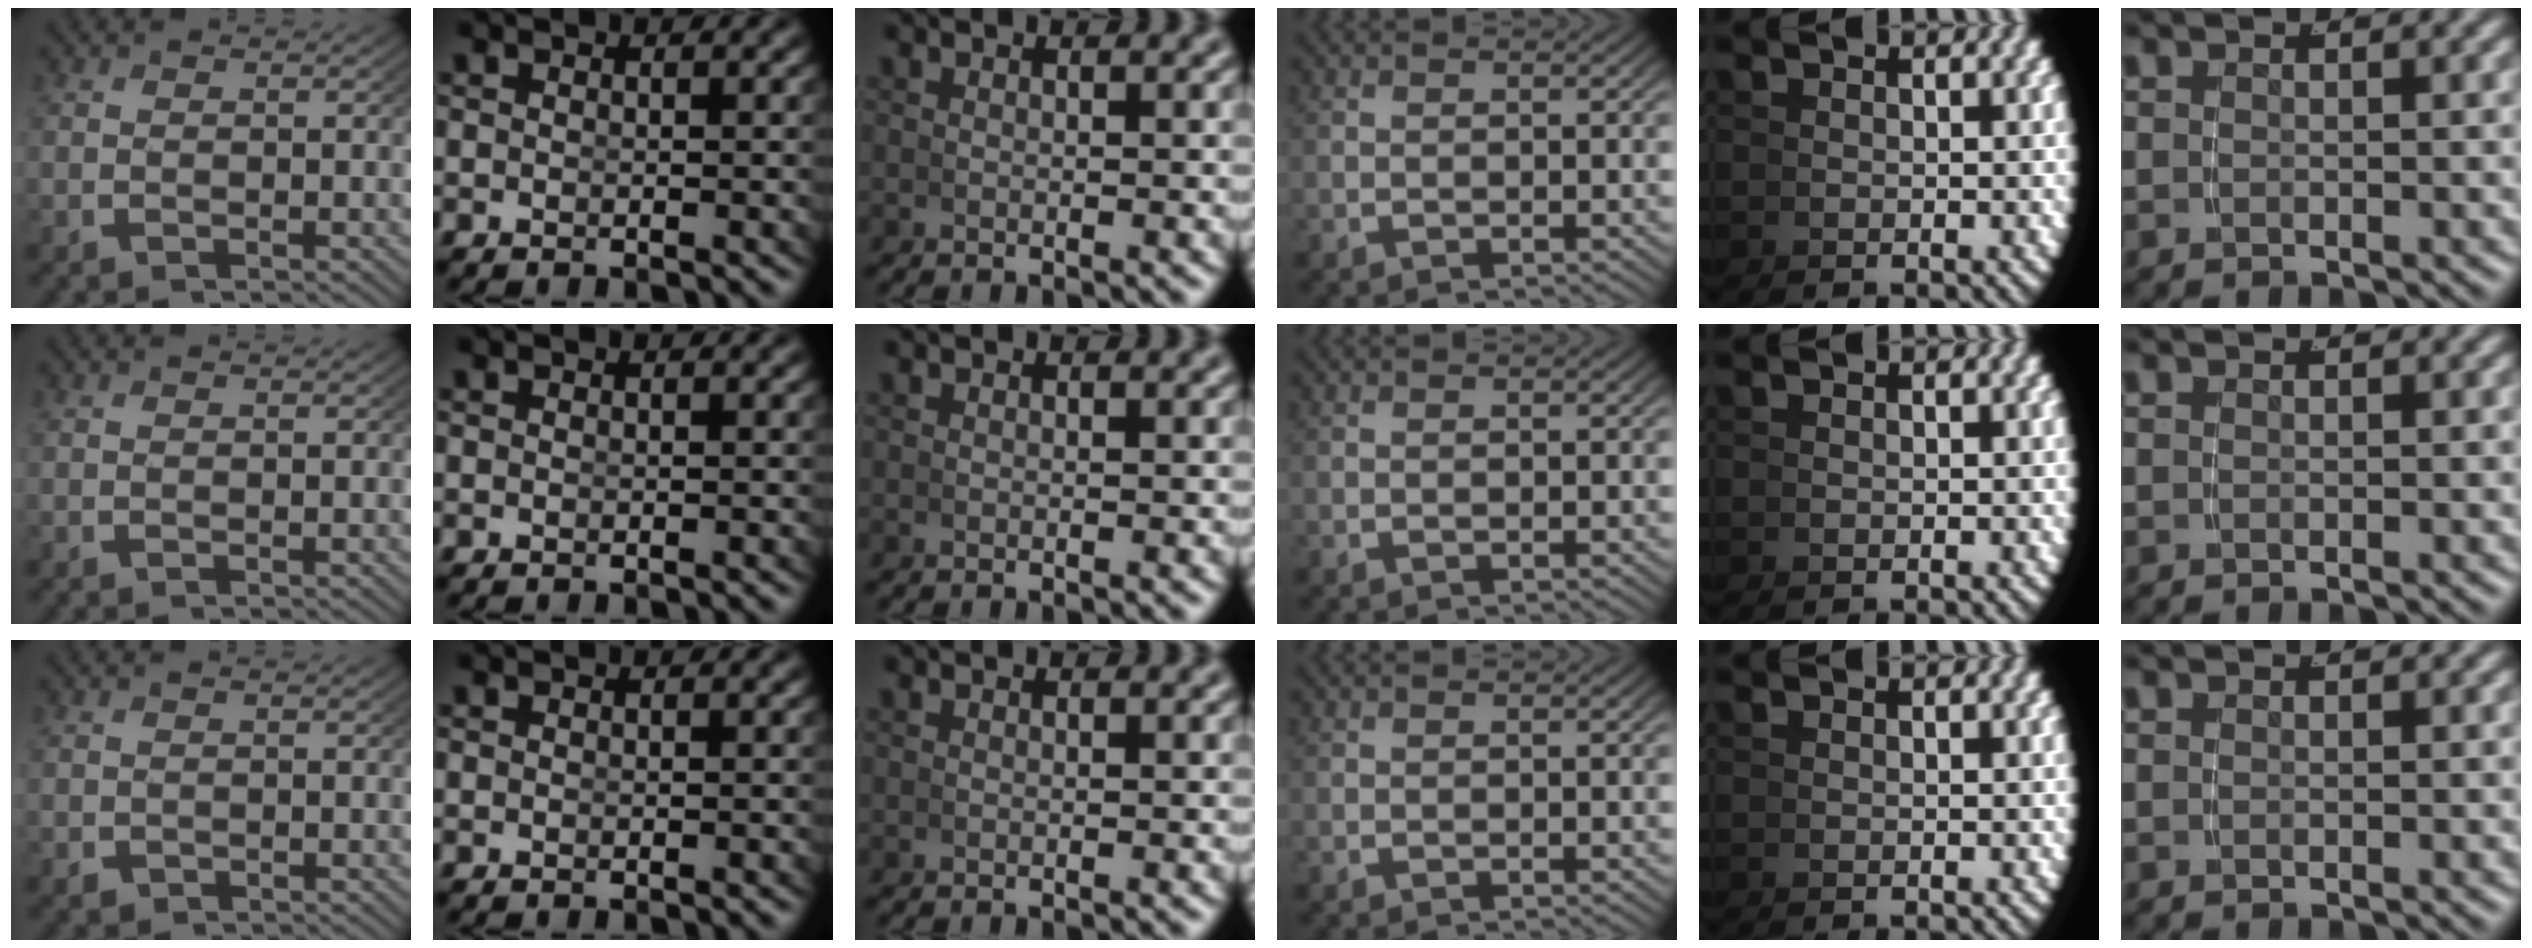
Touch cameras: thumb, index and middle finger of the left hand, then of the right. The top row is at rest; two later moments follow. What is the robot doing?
{"motion": "grasp_and_lifting", "object": "photo album"}